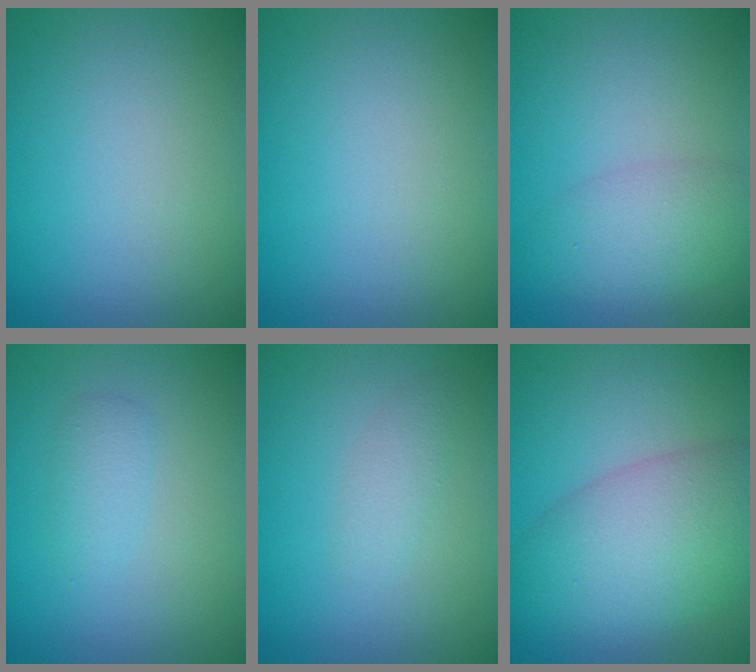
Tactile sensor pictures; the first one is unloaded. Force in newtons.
{"total": 0.0}
{"total": 3.4, "press": 3.4, "slide": 0.1}
{"total": 1.4, "press": 1.4, "slide": 0.0}
{"total": 1.3, "press": 1.3, "slide": 0.0}
{"total": 7.8, "press": 7.8, "slide": 0.3}